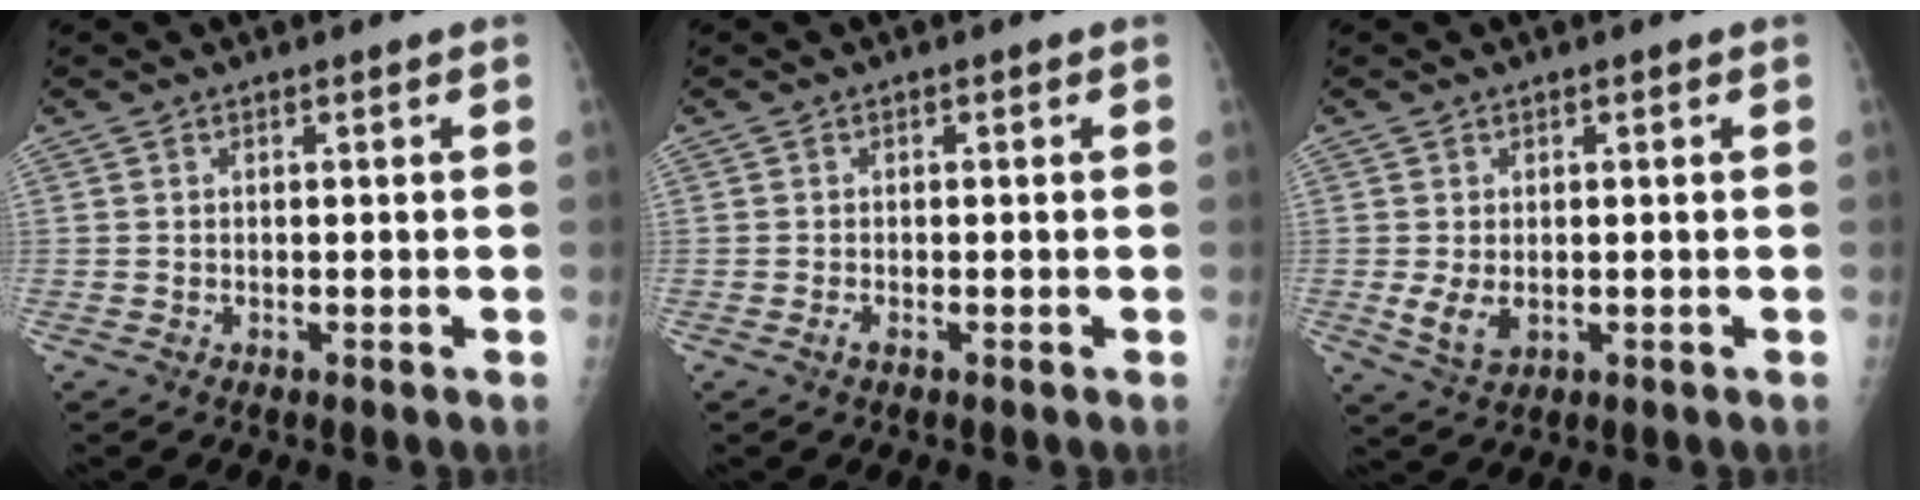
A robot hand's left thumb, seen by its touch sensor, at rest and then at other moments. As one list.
[{"total": 0.9, "force": [-0.5, 0.2, 0.7], "torque": [-0.019, 0.000, -0.009]}, {"total": 4.3, "force": [-0.6, 2.7, 3.3], "torque": [-0.063, -0.012, -0.002]}]